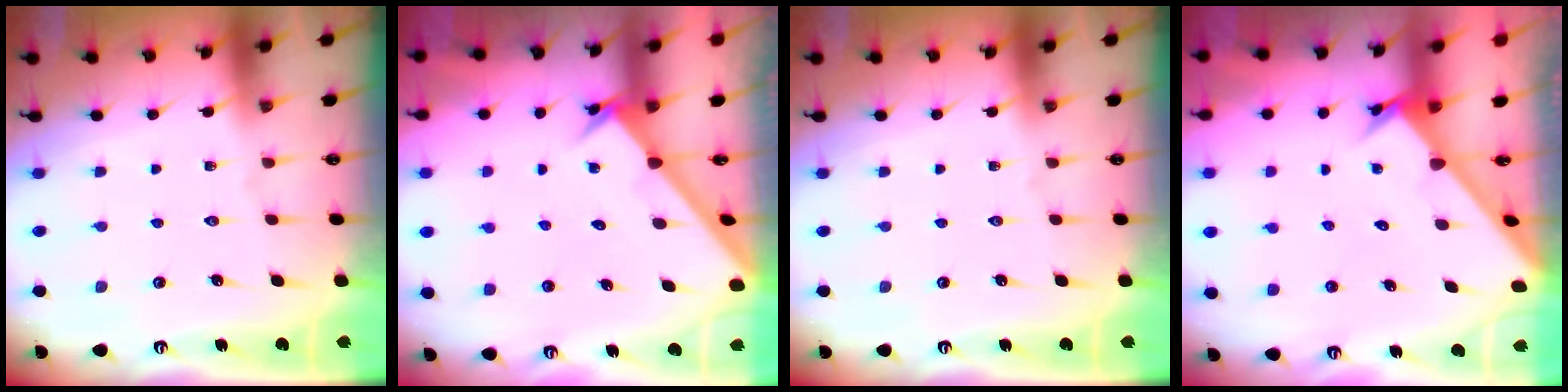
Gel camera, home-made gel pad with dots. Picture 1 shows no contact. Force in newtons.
{"total": 2.1, "press": 2.1, "slide": 0.2}
{"total": 0.0}
{"total": 2.4, "press": 2.4, "slide": 0.1}